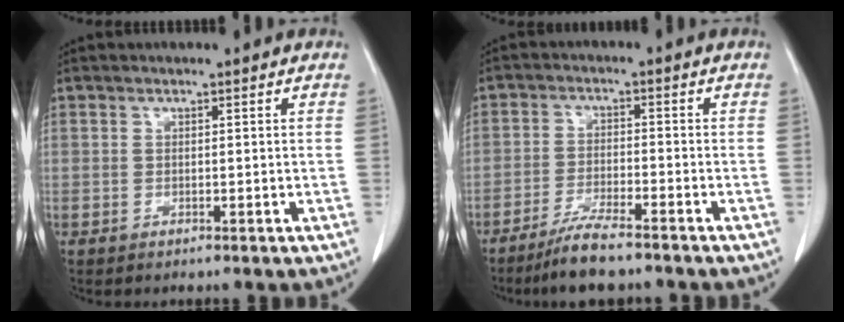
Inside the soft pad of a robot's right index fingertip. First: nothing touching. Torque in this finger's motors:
{"motor_torque": [0.70, -0.65, 0.12, 0.07]}